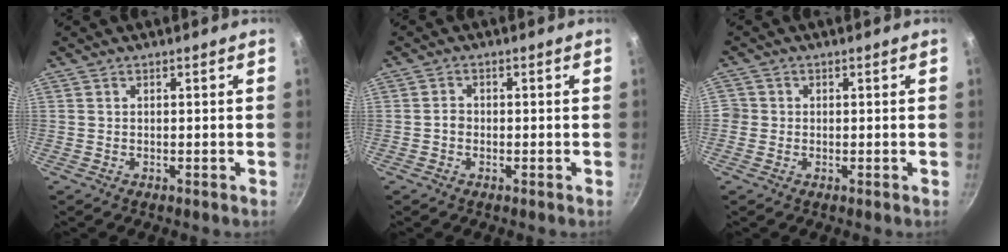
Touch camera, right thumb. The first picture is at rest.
{"total": 1.5, "force": [-0.5, 1.2, 0.7], "torque": [-0.008, 0.010, -0.010]}
{"total": 2.2, "force": [-0.5, 2.1, 0.4], "torque": [0.004, 0.007, -0.012]}